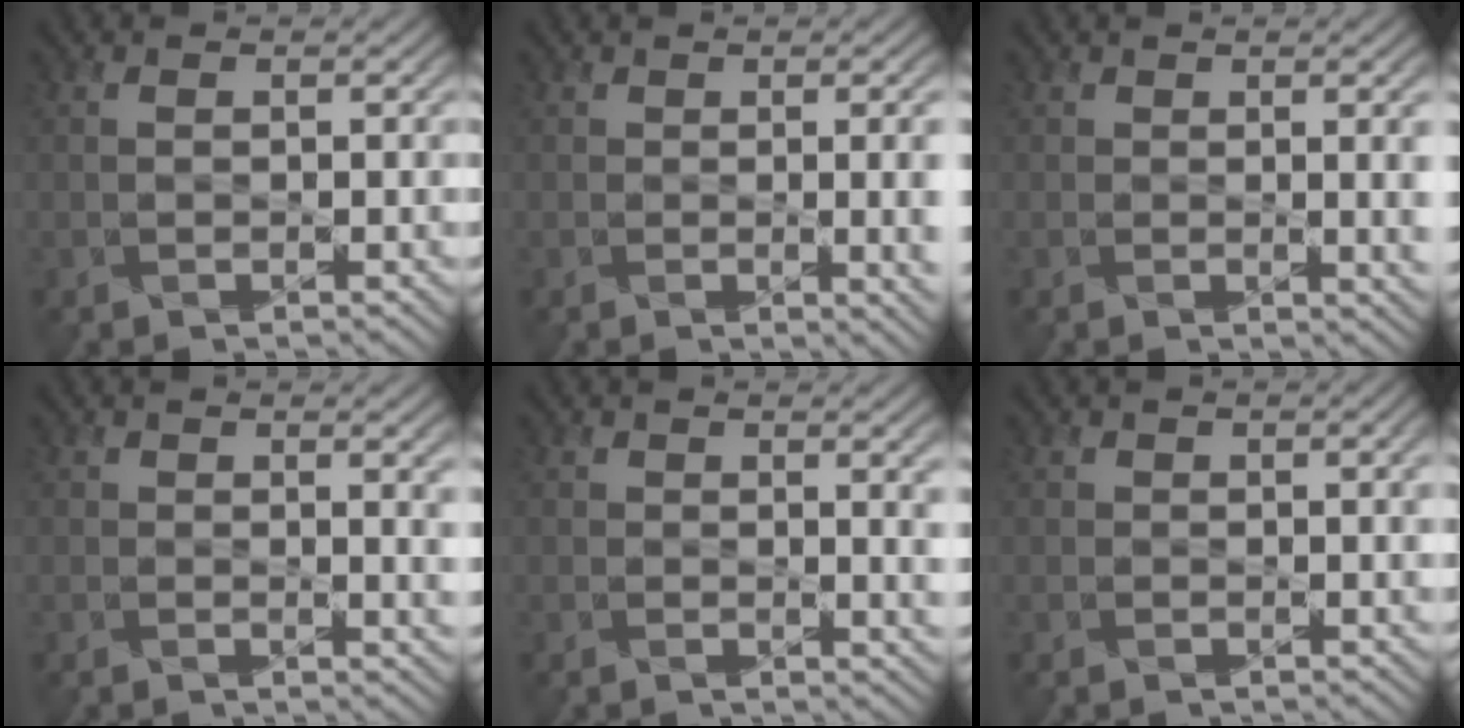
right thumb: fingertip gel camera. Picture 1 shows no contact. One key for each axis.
{"total": 6.5, "fx": -0.6, "fy": 3.0, "fz": 5.8, "tx": -0.047, "ty": -0.006, "tz": 0.004}
{"total": 4.7, "fx": -0.1, "fy": 2.0, "fz": 4.3, "tx": -0.035, "ty": -0.003, "tz": 0.006}
{"total": 2.5, "fx": 0.4, "fy": 0.8, "fz": 2.3, "tx": -0.024, "ty": -0.002, "tz": 0.015}
{"total": 3.0, "fx": 0.4, "fy": 1.0, "fz": 2.7, "tx": -0.026, "ty": 0.000, "tz": 0.015}
{"total": 1.1, "fx": 0.1, "fy": 0.4, "fz": 1.0, "tx": -0.013, "ty": 0.000, "tz": 0.006}